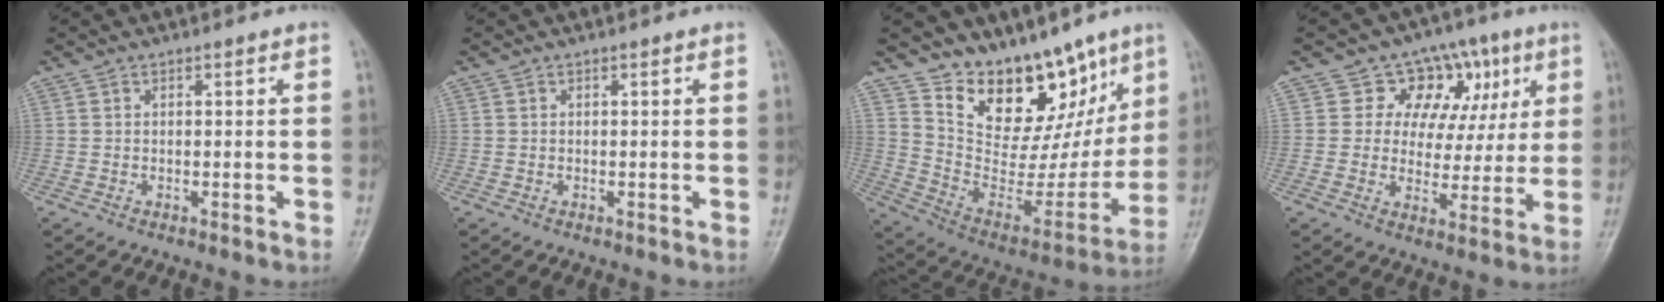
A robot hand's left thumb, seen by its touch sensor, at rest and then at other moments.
{"total": 0.0}
{"total": 20.3, "force": [13.5, 11.3, 10.0], "torque": [-0.075, -0.078, 0.232]}
{"total": 12.1, "force": [4.7, 9.5, 5.7], "torque": [-0.019, -0.004, 0.067]}